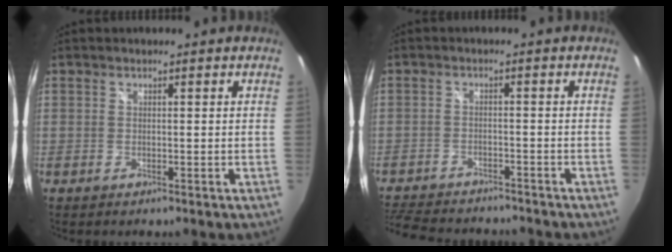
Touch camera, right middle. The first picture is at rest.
{"total": 12.8, "force": [-11.2, 3.9, 4.7], "torque": [-0.120, -0.013, -0.177]}